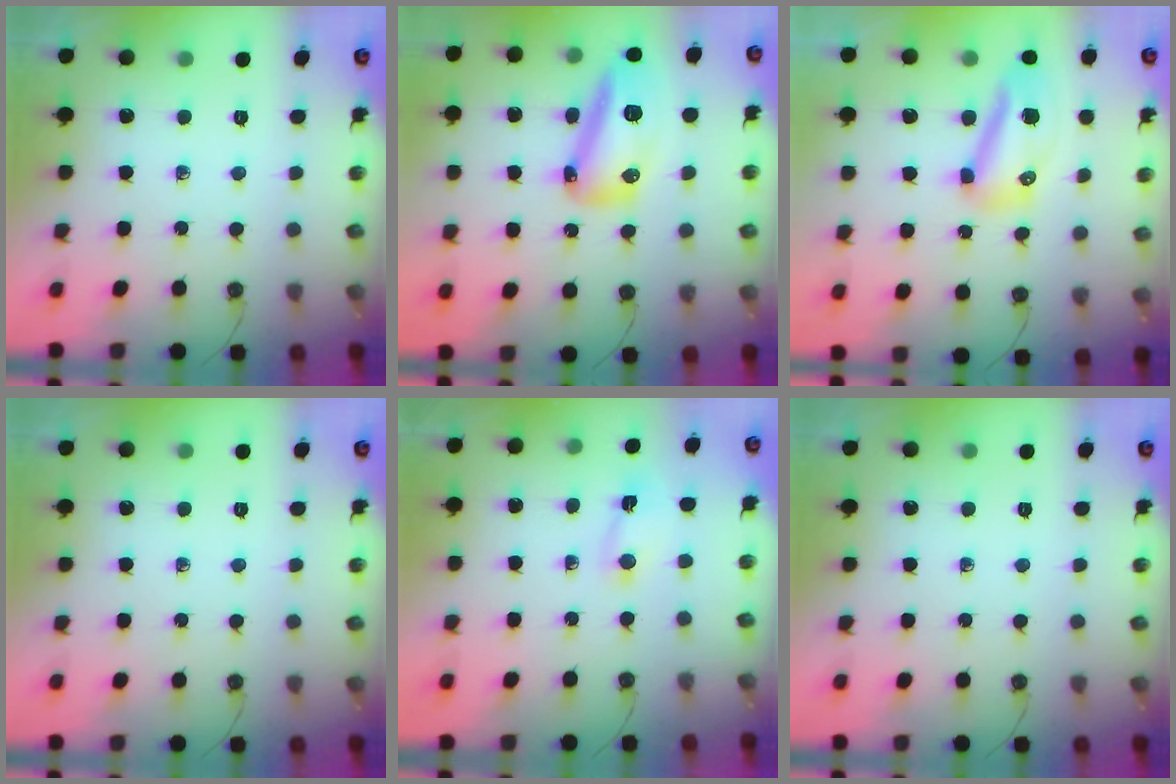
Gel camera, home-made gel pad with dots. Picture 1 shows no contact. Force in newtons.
{"total": 28.1, "press": 19.4, "slide": 20.2}
{"total": 21.3, "press": 14.3, "slide": 15.7}
{"total": 0.0}
{"total": 1.4, "press": 1.4, "slide": 0.3}
{"total": 0.0}